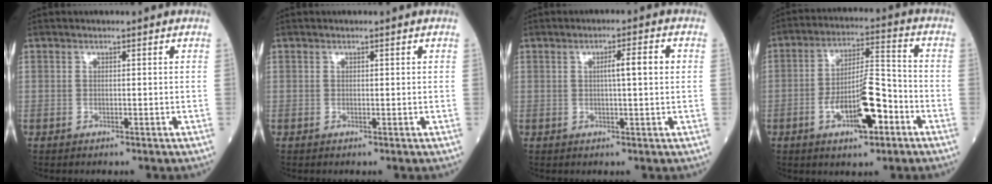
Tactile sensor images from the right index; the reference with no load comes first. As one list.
[{"total": 0.0}, {"total": 4.0, "force": [0.7, 0.0, 4.0], "torque": [-0.068, 0.005, 0.010]}, {"total": 10.8, "force": [-4.2, 2.8, 9.6], "torque": [-0.172, 0.012, -0.065]}]